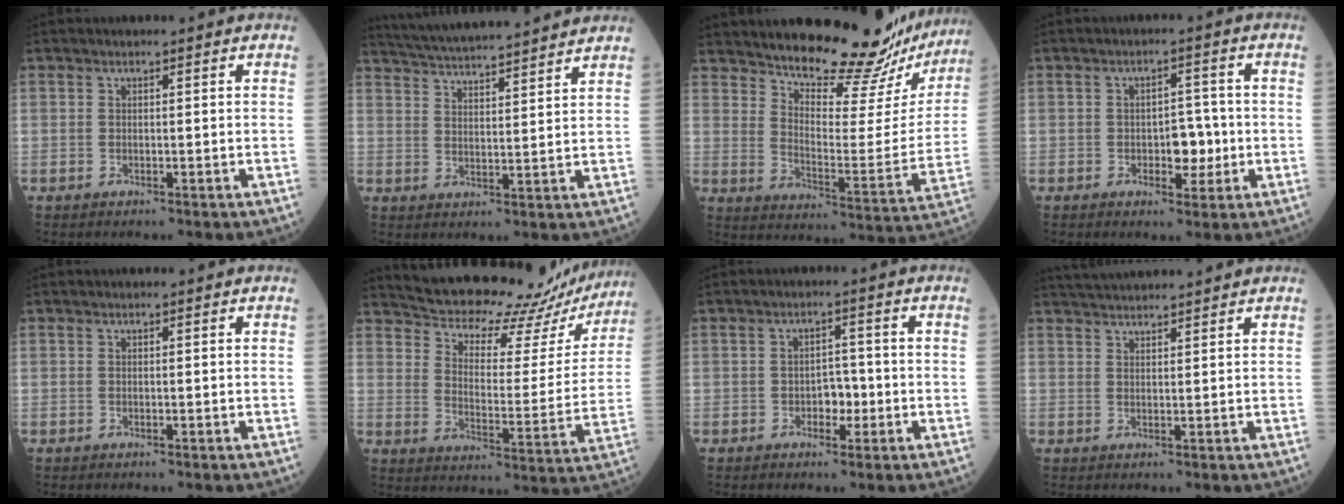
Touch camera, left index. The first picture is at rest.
{"total": 16.2, "force": [14.9, 1.0, 6.4], "torque": [-0.119, 0.026, 0.219]}
{"total": 21.7, "force": [20.0, 3.4, 7.8], "torque": [-0.113, -0.085, 0.259]}
{"total": 4.5, "force": [-1.3, 2.5, 3.5], "torque": [-0.044, 0.001, -0.017]}
{"total": 0.0}
{"total": 23.9, "force": [21.8, 6.8, 7.1], "torque": [-0.113, -0.044, 0.269]}
{"total": 3.1, "force": [-1.4, 1.9, 2.1], "torque": [-0.027, 0.002, -0.024]}
{"total": 6.6, "force": [6.2, -0.3, 2.0], "torque": [-0.039, 0.031, 0.096]}